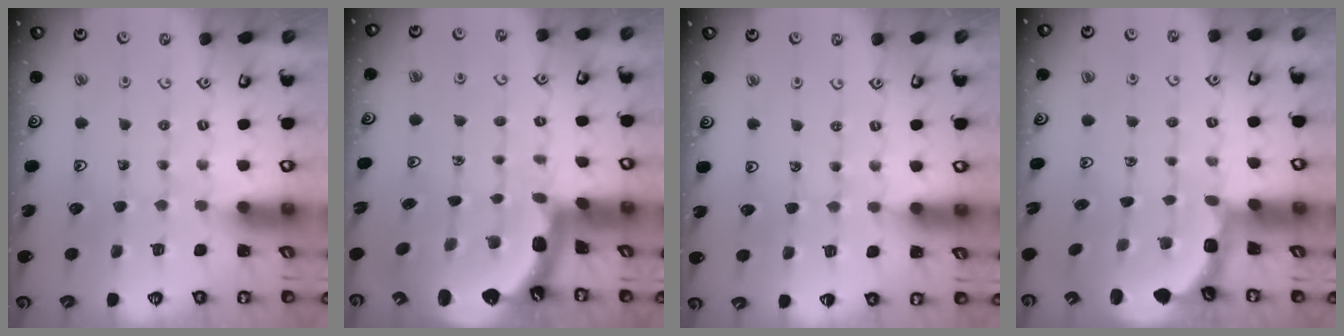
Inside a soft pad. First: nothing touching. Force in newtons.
{"total": 3.4, "press": 2.6, "slide": 2.3}
{"total": 1.3, "press": 1.3, "slide": 0.2}
{"total": 2.7, "press": 2.1, "slide": 1.7}